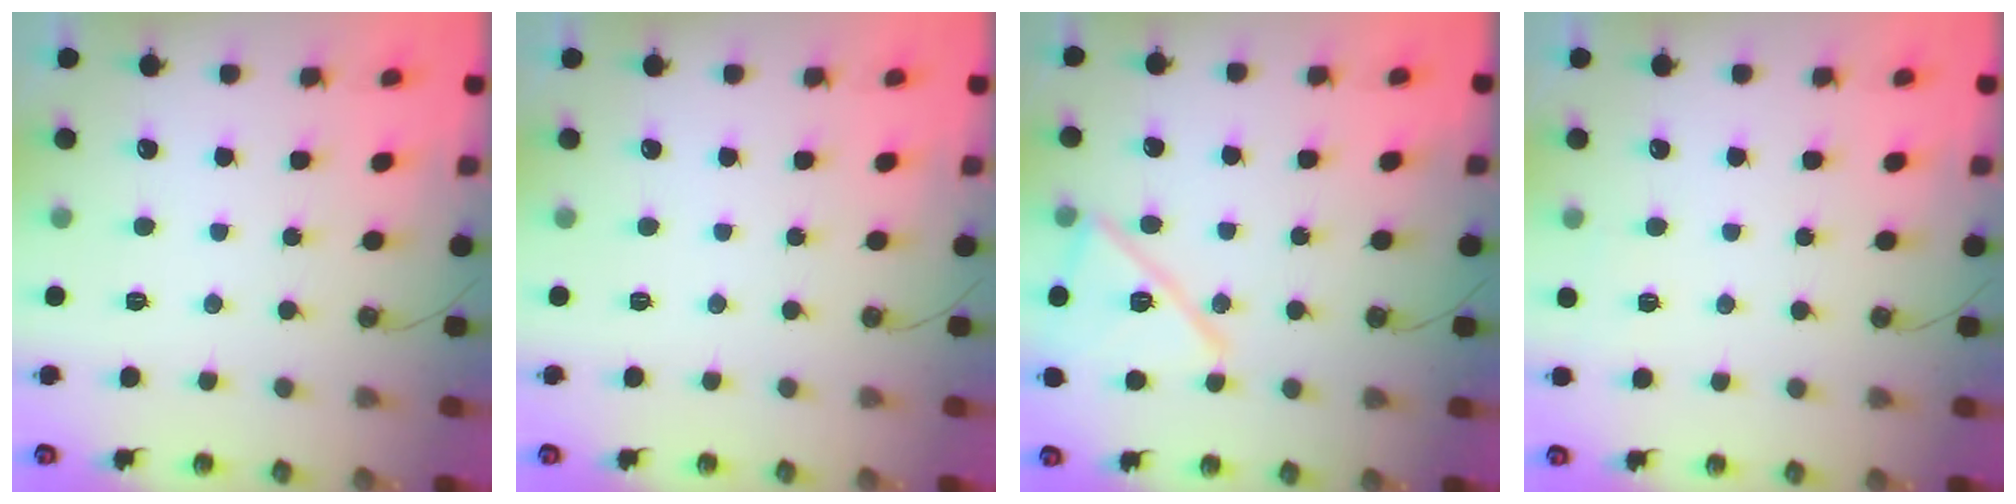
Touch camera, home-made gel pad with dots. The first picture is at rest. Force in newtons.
{"total": 0.0}
{"total": 15.2, "press": 15.1, "slide": 1.8}
{"total": 2.2, "press": 2.1, "slide": 0.2}